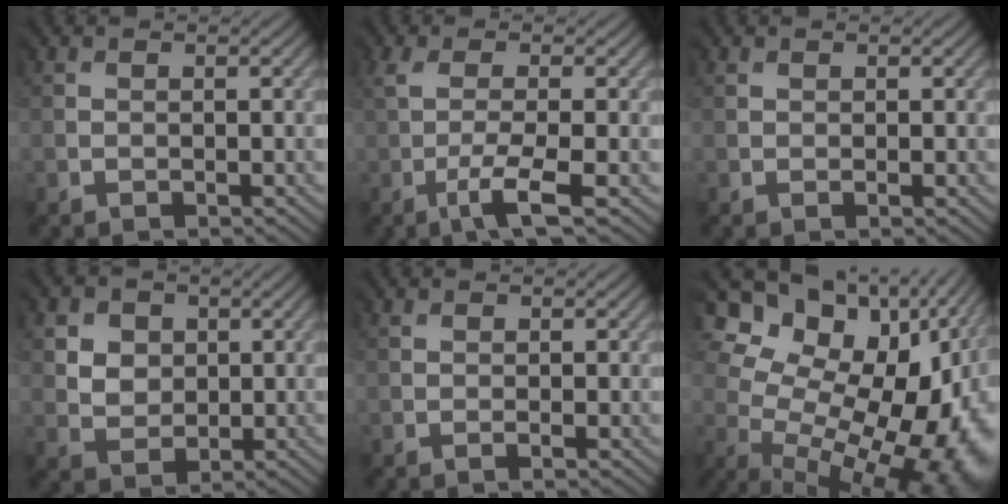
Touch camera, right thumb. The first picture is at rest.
{"total": 5.0, "force": [-1.6, 0.9, 4.6], "torque": [-0.103, 0.007, -0.034]}
{"total": 0.8, "force": [0.4, 0.1, 0.7], "torque": [-0.018, -0.001, 0.005]}
{"total": 4.5, "force": [2.2, 3.8, 1.1], "torque": [-0.061, 0.004, 0.037]}
{"total": 0.9, "force": [0.3, -0.1, 0.9], "torque": [-0.022, 0.000, 0.003]}
{"total": 18.2, "force": [0.1, 11.5, 14.2], "torque": [-0.170, -0.001, 0.029]}